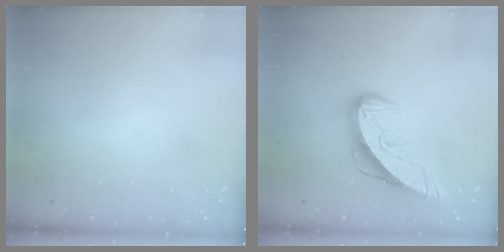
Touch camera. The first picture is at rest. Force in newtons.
{"total": 10.8, "press": 10.7, "slide": 1.2}